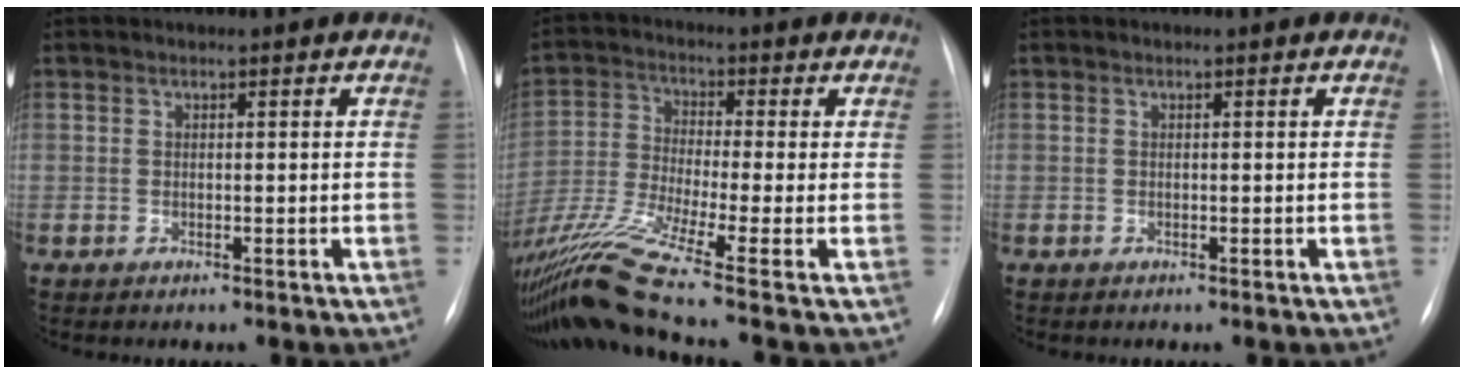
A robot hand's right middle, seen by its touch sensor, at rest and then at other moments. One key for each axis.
{"total": 13.4, "fx": -9.2, "fy": -2.1, "fz": 9.5, "tx": -0.198, "ty": -0.028, "tz": -0.175}
{"total": 0.0}